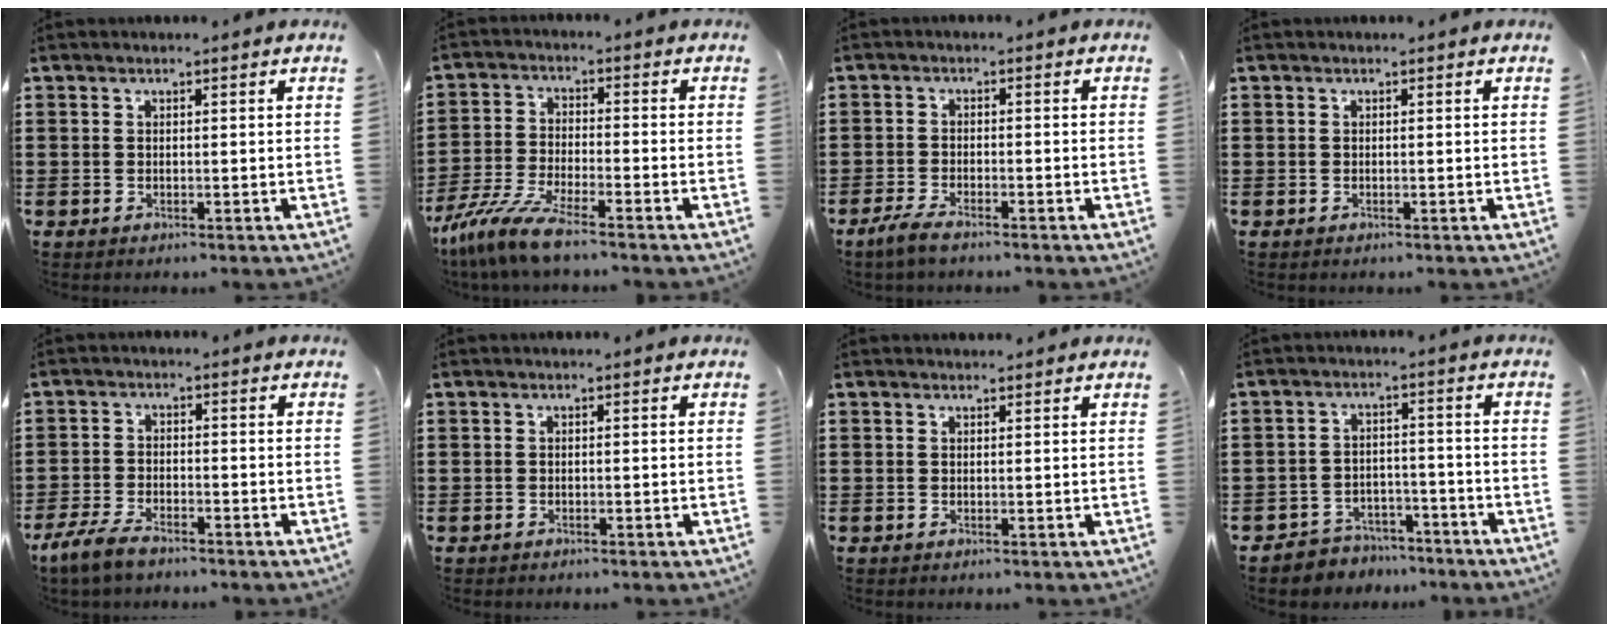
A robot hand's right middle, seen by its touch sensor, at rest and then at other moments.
{"total": 7.8, "force": [-6.7, 0.5, 3.9], "torque": [-0.098, -0.011, -0.135]}
{"total": 2.8, "force": [-2.3, 0.7, 1.4], "torque": [-0.039, 0.003, -0.051]}
{"total": 0.0}
{"total": 4.7, "force": [-3.7, 1.6, 2.4], "torque": [-0.060, -0.001, -0.076]}
{"total": 0.7, "force": [-0.5, 0.4, 0.0], "torque": [0.001, 0.004, -0.013]}
{"total": 0.5, "force": [0.5, 0.2, 0.0], "torque": [0.006, -0.003, 0.008]}
{"total": 4.2, "force": [-4.0, 1.1, -0.2], "torque": [-0.005, 0.006, -0.086]}